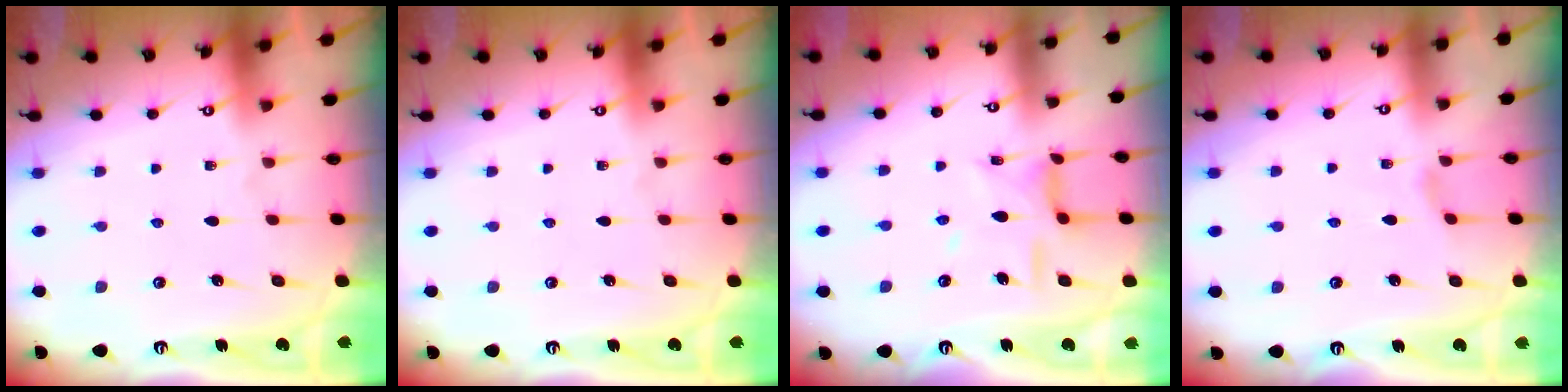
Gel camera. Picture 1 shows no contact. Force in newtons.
{"total": 0.0}
{"total": 11.1, "press": 11.1, "slide": 0.9}
{"total": 0.0}